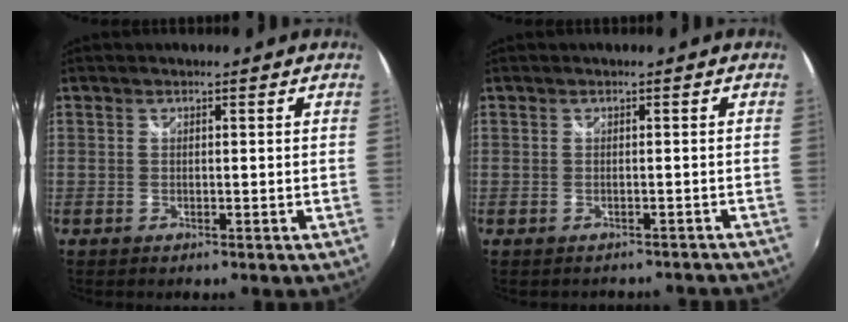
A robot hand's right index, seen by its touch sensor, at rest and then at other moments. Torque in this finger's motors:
{"motor_torque": [-0.04, -0.01, -0.14, -0.07]}